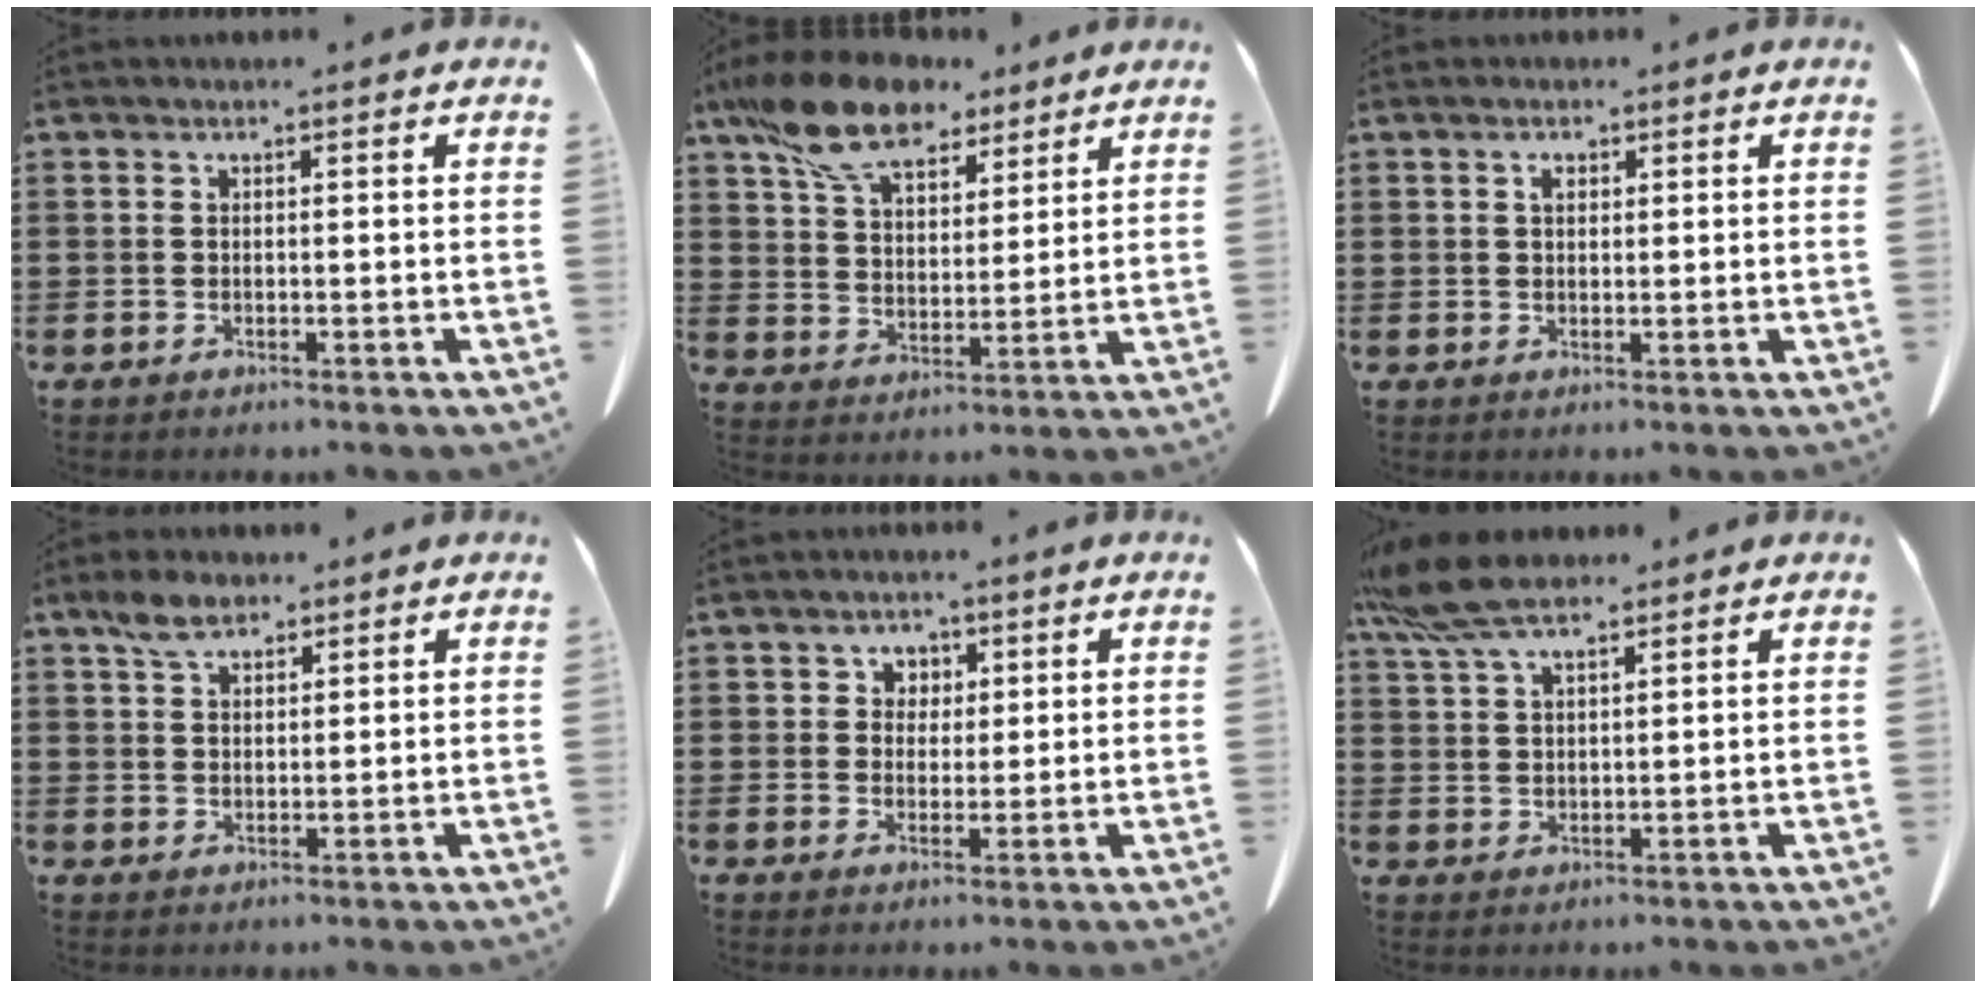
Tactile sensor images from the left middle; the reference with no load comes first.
{"total": 12.3, "force": [9.5, 4.9, 6.1], "torque": [-0.143, -0.022, 0.178]}
{"total": 1.5, "force": [0.7, 0.8, 1.0], "torque": [-0.013, 0.003, 0.011]}
{"total": 4.2, "force": [3.0, 2.0, 2.2], "torque": [-0.043, 0.005, 0.053]}
{"total": 2.9, "force": [1.3, 2.5, 0.3], "torque": [-0.012, 0.007, 0.021]}
{"total": 8.1, "force": [6.2, 2.3, 4.8], "torque": [-0.114, -0.008, 0.114]}